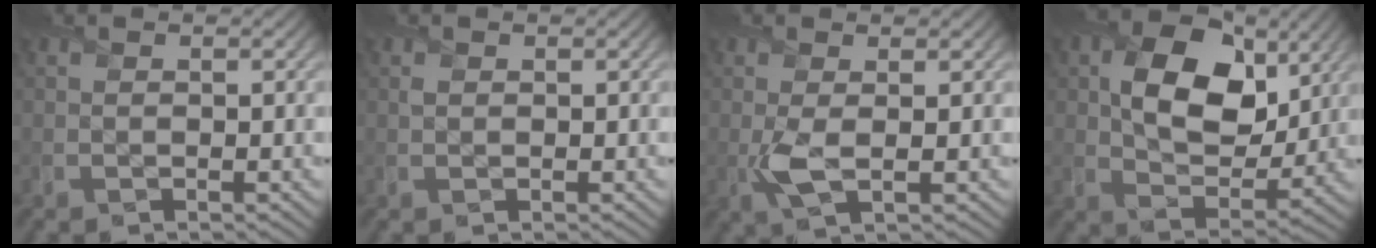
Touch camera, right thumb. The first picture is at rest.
{"total": 0.6, "force": [0.3, 0.5, 0.1], "torque": [-0.005, -0.004, 0.007]}
{"total": 3.1, "force": [-0.1, 1.3, 2.8], "torque": [-0.070, -0.004, -0.005]}
{"total": 11.5, "force": [3.4, 7.8, 7.7], "torque": [-0.136, -0.002, 0.052]}